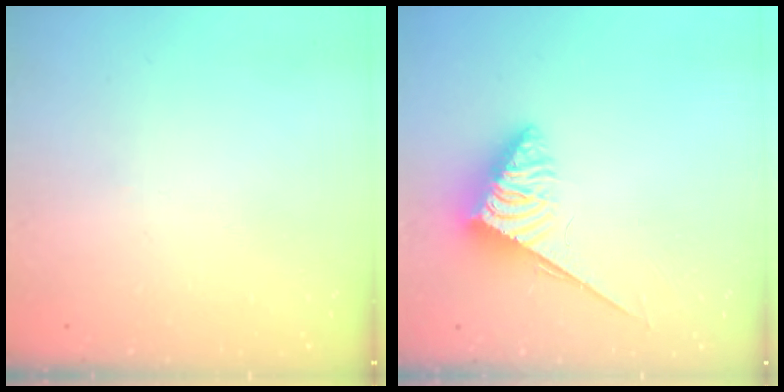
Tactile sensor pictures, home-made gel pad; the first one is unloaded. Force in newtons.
{"total": 3.9, "press": 3.9, "slide": 0.5}